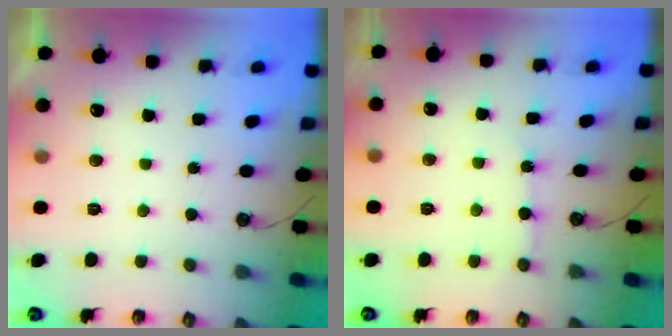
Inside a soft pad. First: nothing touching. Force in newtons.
{"total": 3.6, "press": 3.5, "slide": 0.5}